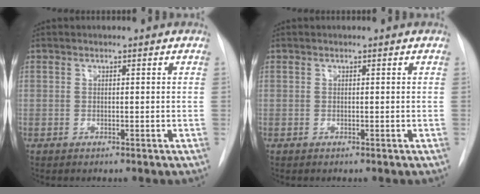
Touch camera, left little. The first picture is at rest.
{"total": 0.0}